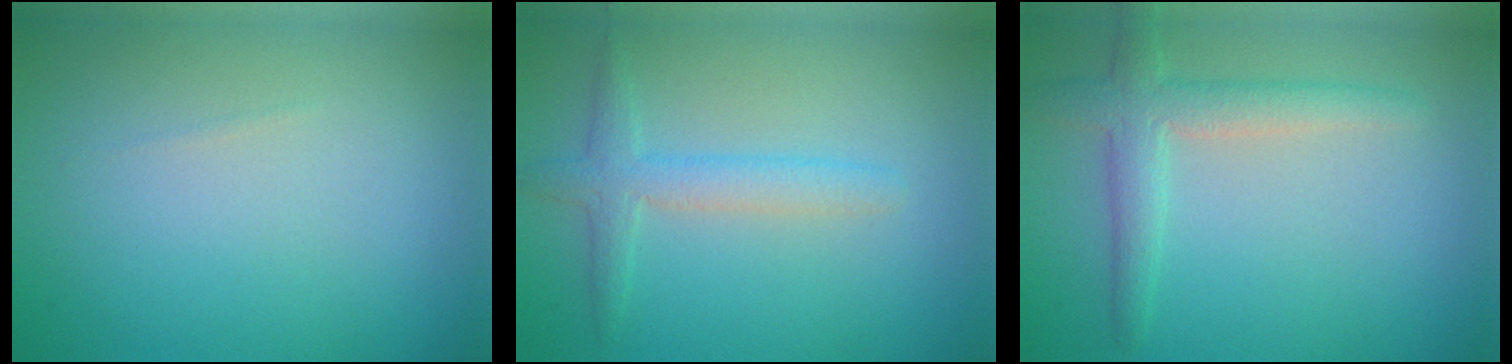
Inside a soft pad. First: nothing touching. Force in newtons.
{"total": 2.7, "press": 2.7, "slide": 0.1}
{"total": 3.6, "press": 3.6, "slide": 0.2}